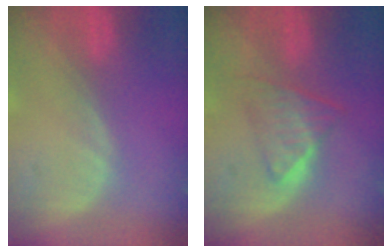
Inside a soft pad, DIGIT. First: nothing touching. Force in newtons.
{"total": 6.1, "press": 5.2, "slide": 3.1}